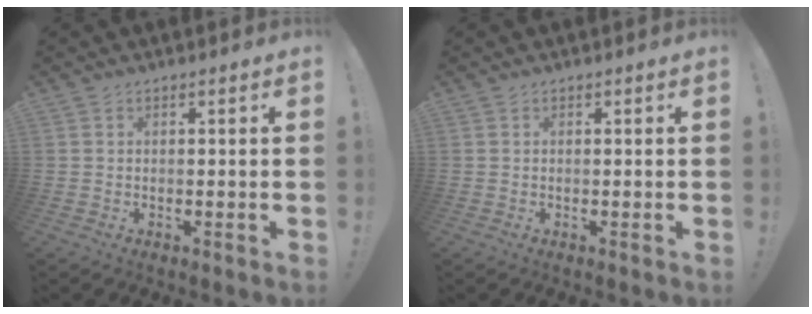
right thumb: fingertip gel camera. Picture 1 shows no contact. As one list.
[{"total": 0.0}]